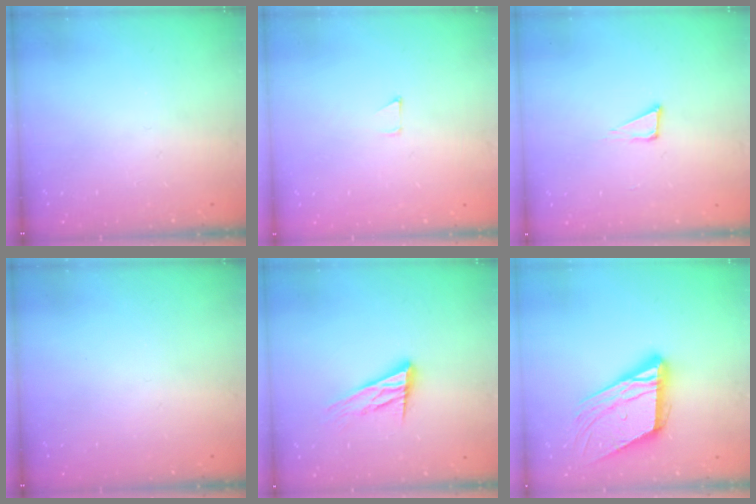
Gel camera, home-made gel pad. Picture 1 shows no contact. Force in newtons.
{"total": 2.7, "press": 2.7, "slide": 0.2}
{"total": 4.0, "press": 3.9, "slide": 0.8}
{"total": 0.0}
{"total": 15.2, "press": 15.0, "slide": 2.7}
{"total": 18.4, "press": 18.1, "slide": 2.9}